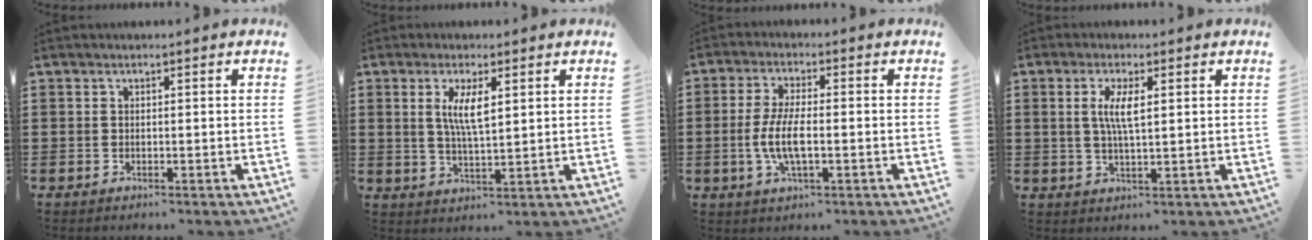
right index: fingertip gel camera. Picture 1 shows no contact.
{"total": 5.4, "force": [1.7, 1.4, 4.9], "torque": [-0.102, 0.004, 0.028]}
{"total": 6.3, "force": [-1.4, 1.9, 5.8], "torque": [-0.128, -0.006, -0.033]}
{"total": 4.5, "force": [1.0, 1.0, 4.3], "torque": [-0.086, 0.004, 0.014]}